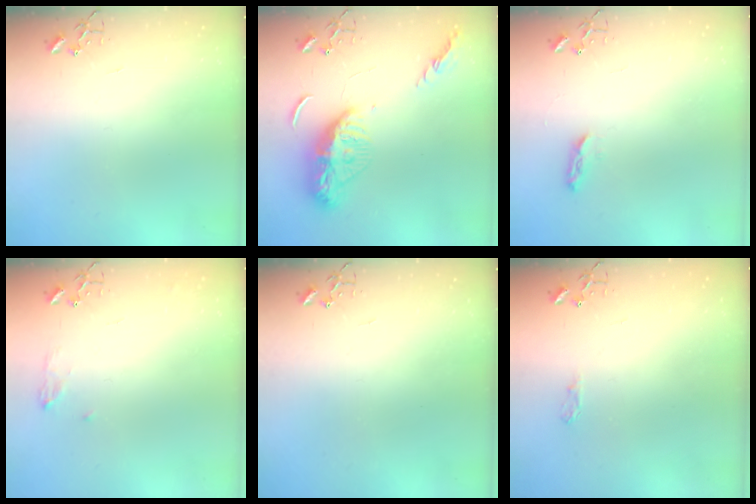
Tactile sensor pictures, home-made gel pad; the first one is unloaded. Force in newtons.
{"total": 13.0, "press": 13.0, "slide": 1.2}
{"total": 5.3, "press": 5.2, "slide": 0.6}
{"total": 7.0, "press": 7.0, "slide": 0.8}
{"total": 0.0}
{"total": 6.8, "press": 6.8, "slide": 0.6}